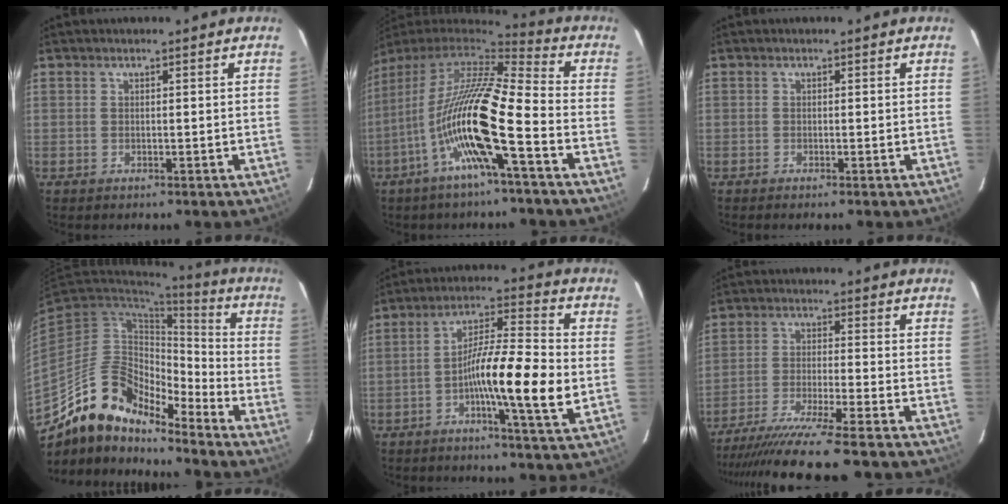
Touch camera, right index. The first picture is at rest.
{"total": 18.1, "force": [-6.3, 0.9, 16.9], "torque": [-0.339, -0.009, -0.127]}
{"total": 0.6, "force": [-0.4, -0.1, 0.4], "torque": [-0.010, -0.001, -0.008]}
{"total": 14.6, "force": [-12.4, 5.6, 5.5], "torque": [-0.093, 0.048, -0.224]}
{"total": 13.5, "force": [-2.6, 0.7, 13.2], "torque": [-0.226, 0.001, -0.052]}
{"total": 15.6, "force": [-13.5, -1.4, 7.7], "torque": [-0.119, -0.042, -0.217]}